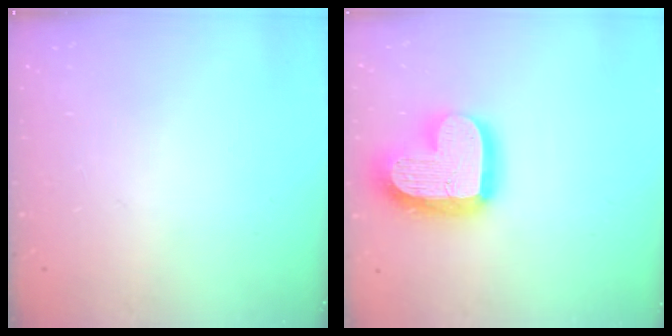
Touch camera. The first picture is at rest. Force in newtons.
{"total": 20.7, "press": 20.7, "slide": 1.7}